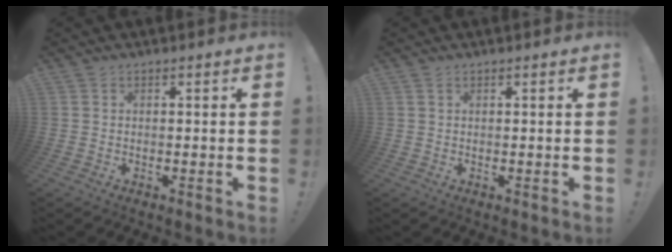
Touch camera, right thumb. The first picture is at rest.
{"total": 1.0, "force": [0.6, 0.5, 0.6], "torque": [-0.005, -0.001, 0.010]}